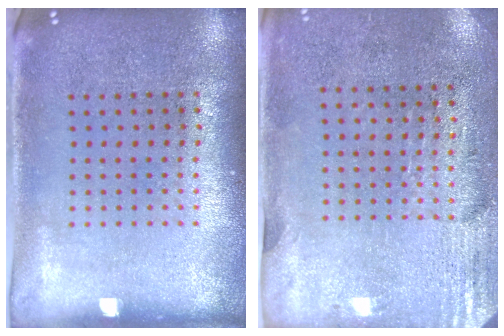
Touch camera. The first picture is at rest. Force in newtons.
{"total": 2.8, "press": 2.5, "slide": 1.4}